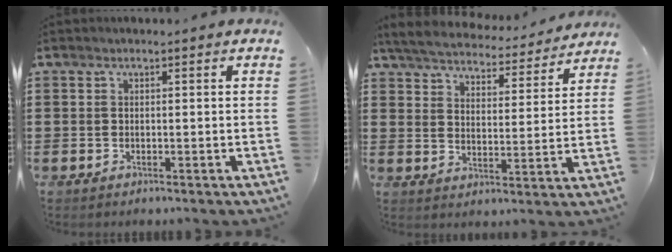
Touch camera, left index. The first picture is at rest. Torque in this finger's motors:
{"motor_torque": [2.14, 0.00, 0.65, 0.05]}